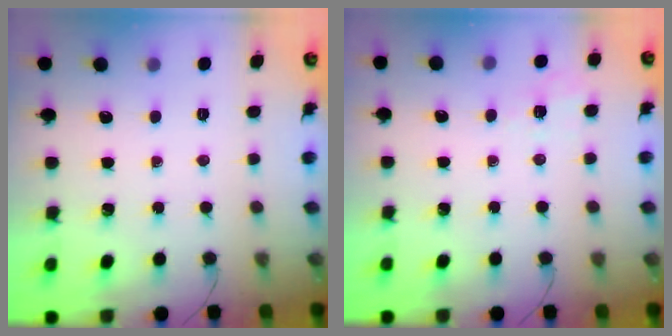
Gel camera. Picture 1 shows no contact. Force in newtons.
{"total": 2.0, "press": 0.8, "slide": 1.8}